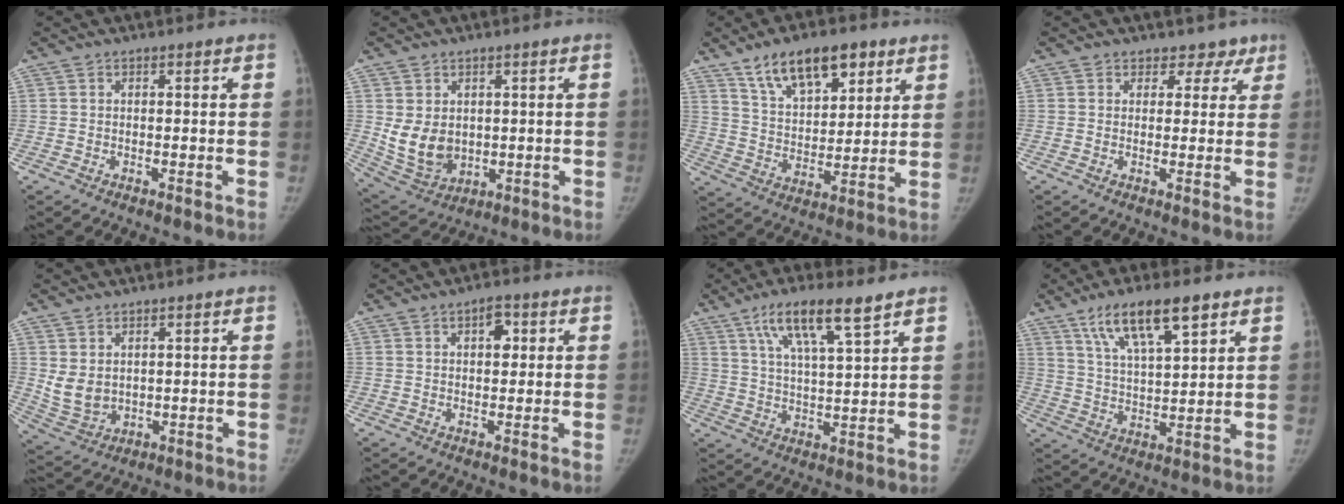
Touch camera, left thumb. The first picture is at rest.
{"total": 9.1, "force": [0.7, 7.0, 5.7], "torque": [-0.078, -0.017, 0.040]}
{"total": 14.9, "force": [8.9, 7.2, 9.5], "torque": [-0.116, -0.037, 0.156]}
{"total": 4.6, "force": [3.1, 3.4, -0.2], "torque": [0.043, -0.015, 0.025]}
{"total": 6.1, "force": [1.7, 4.6, 3.6], "torque": [-0.053, -0.018, 0.053]}
{"total": 3.9, "force": [1.4, 2.2, 2.9], "torque": [-0.027, -0.001, 0.017]}
{"total": 11.6, "force": [6.9, 2.3, 9.0], "torque": [-0.154, -0.022, 0.127]}
{"total": 13.0, "force": [7.7, 3.9, 9.7], "torque": [-0.152, -0.025, 0.141]}